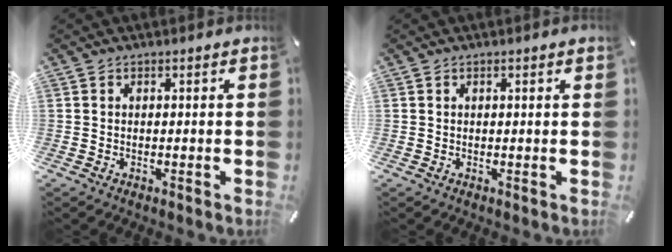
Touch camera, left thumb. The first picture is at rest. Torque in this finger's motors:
{"motor_torque": [-0.07, 0.10, 0.27, -0.05, 0.04]}